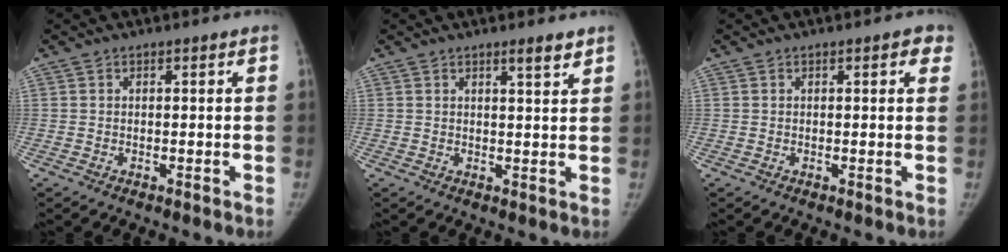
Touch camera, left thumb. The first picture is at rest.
{"total": 2.7, "force": [2.1, 0.3, 1.8], "torque": [-0.023, -0.017, 0.031]}
{"total": 2.9, "force": [1.4, 1.2, 2.2], "torque": [-0.009, 0.001, 0.007]}